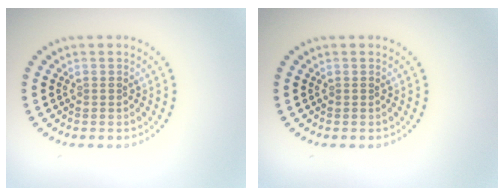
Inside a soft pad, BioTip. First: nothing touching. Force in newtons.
{"total": 0.0}